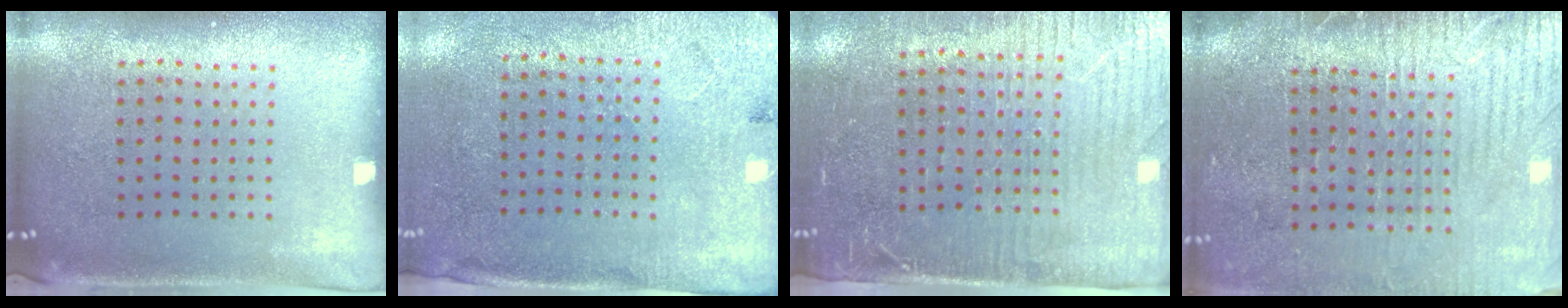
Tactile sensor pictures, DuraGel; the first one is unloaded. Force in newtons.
{"total": 2.6, "press": 2.2, "slide": 1.5}
{"total": 3.5, "press": 3.2, "slide": 1.5}
{"total": 3.5, "press": 3.3, "slide": 1.3}